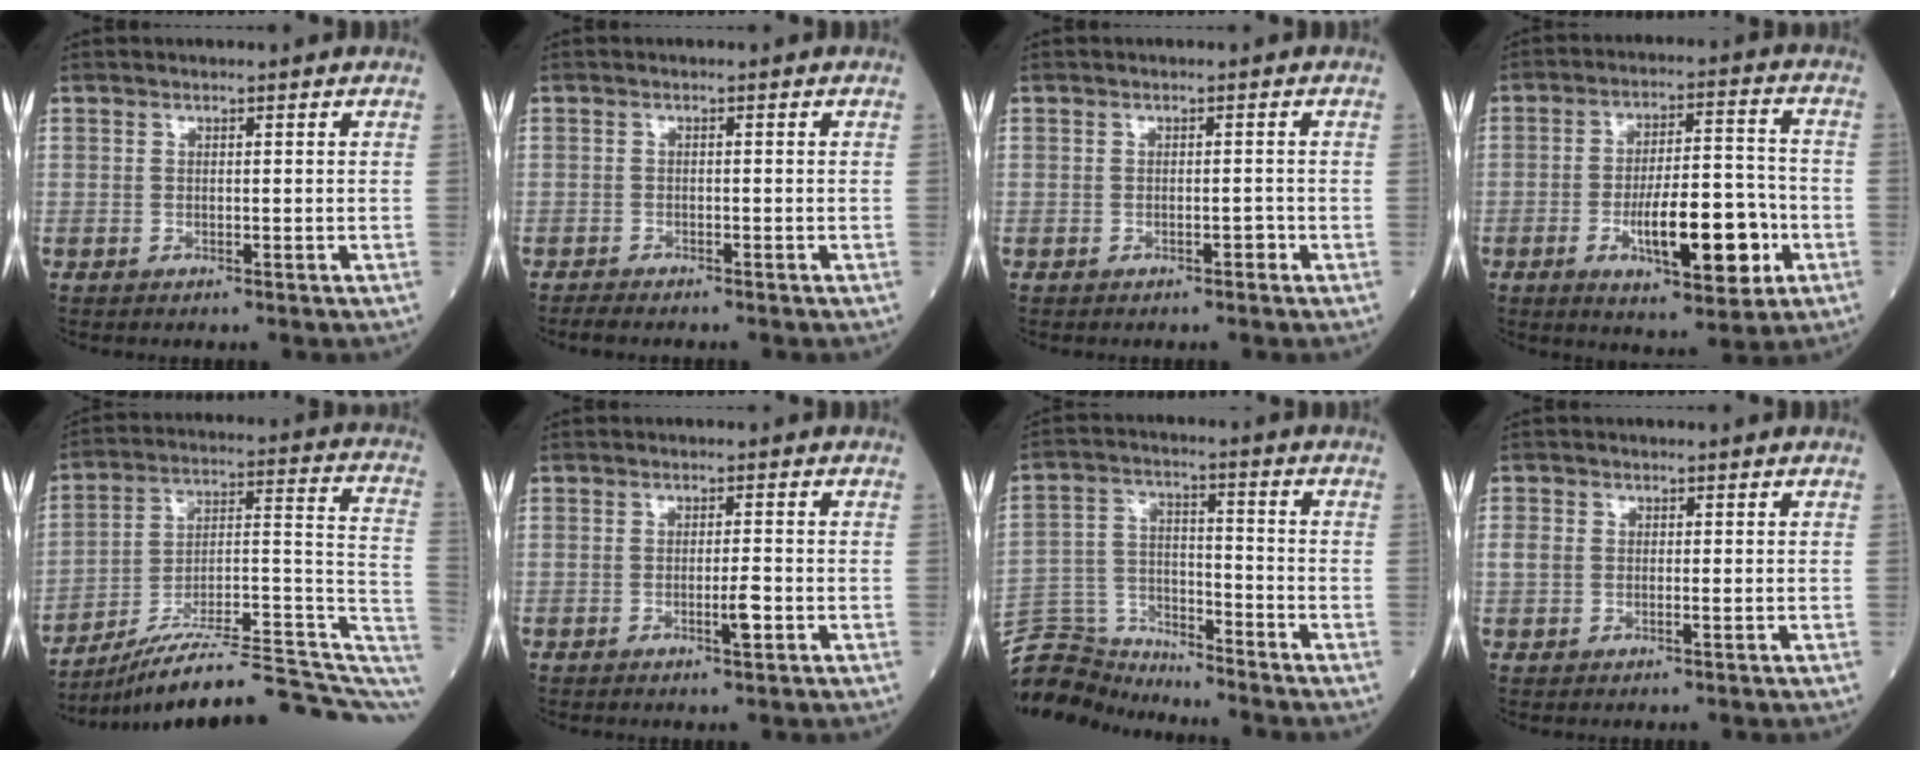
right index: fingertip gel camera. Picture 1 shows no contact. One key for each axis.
{"total": 2.0, "fx": -1.8, "fy": 0.3, "fz": 0.8, "tx": -0.019, "ty": -0.006, "tz": -0.028}
{"total": 1.0, "fx": -0.5, "fy": 0.3, "fz": 0.7, "tx": -0.011, "ty": 0.001, "tz": -0.007}
{"total": 13.3, "fx": -4.1, "fy": 3.8, "fz": 12.0, "tx": -0.191, "ty": 0.005, "tz": -0.061}
{"total": 21.7, "fx": -16.9, "fy": 2.7, "fz": 13.4, "tx": -0.145, "ty": 0.044, "tz": -0.256}
{"total": 2.7, "fx": -0.9, "fy": 0.3, "fz": 2.5, "tx": -0.043, "ty": -0.002, "tz": -0.014}
{"total": 10.0, "fx": -9.9, "fy": 1.0, "fz": -0.6, "tx": 0.006, "ty": 0.022, "tz": -0.192}
{"total": 2.6, "fx": 0.0, "fy": 1.7, "fz": 2.0, "tx": -0.050, "ty": 0.007, "tz": 0.002}